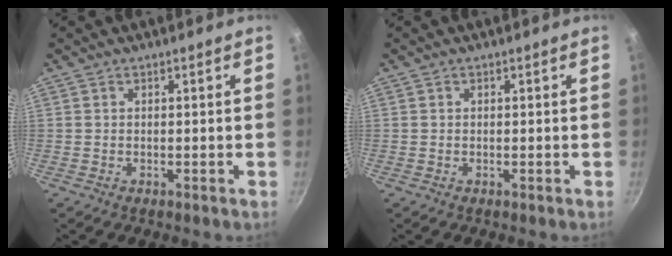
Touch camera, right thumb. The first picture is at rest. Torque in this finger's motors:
{"motor_torque": [0.06, 0.16, -0.26, 0.27, 0.03]}